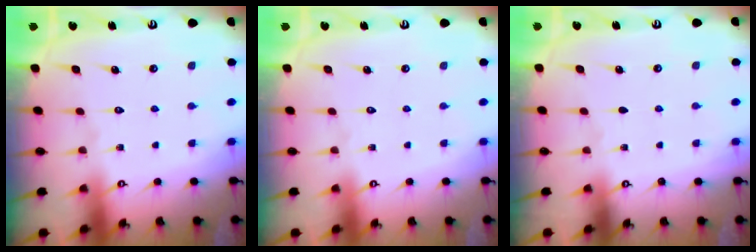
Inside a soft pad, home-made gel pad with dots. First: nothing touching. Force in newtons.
{"total": 0.0}
{"total": 0.0}